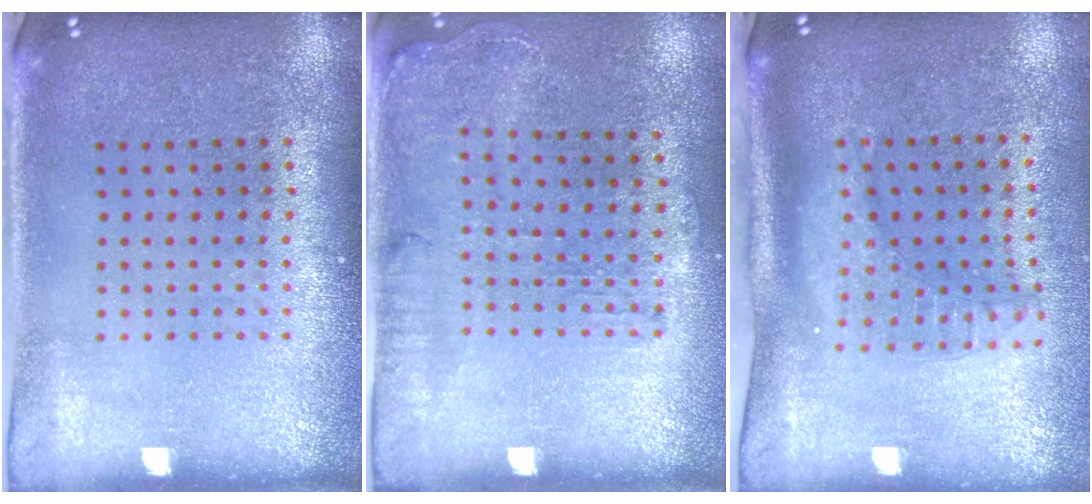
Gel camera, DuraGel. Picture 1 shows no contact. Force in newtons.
{"total": 1.3, "press": 1.2, "slide": 0.5}
{"total": 2.0, "press": 1.6, "slide": 1.3}